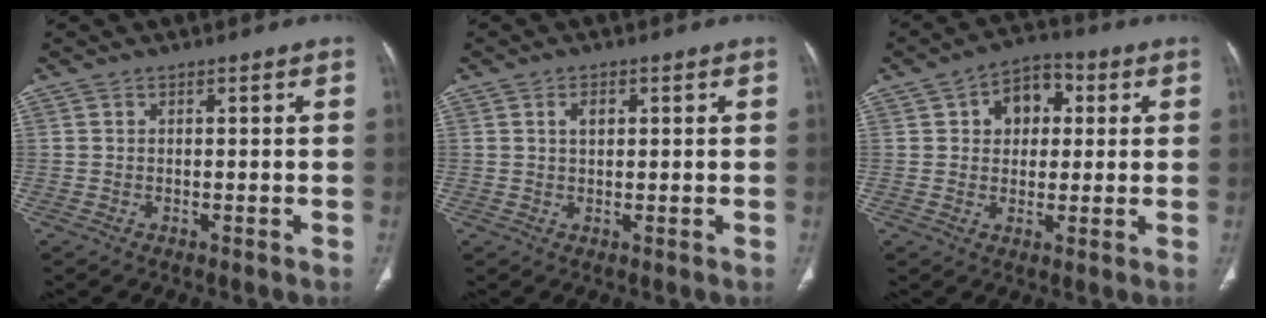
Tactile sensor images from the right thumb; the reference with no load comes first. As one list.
[{"total": 2.4, "force": [0.8, 1.5, 1.7], "torque": [-0.025, 0.000, 0.013]}, {"total": 8.9, "force": [2.4, 6.5, 5.5], "torque": [-0.042, 0.007, 0.030]}]